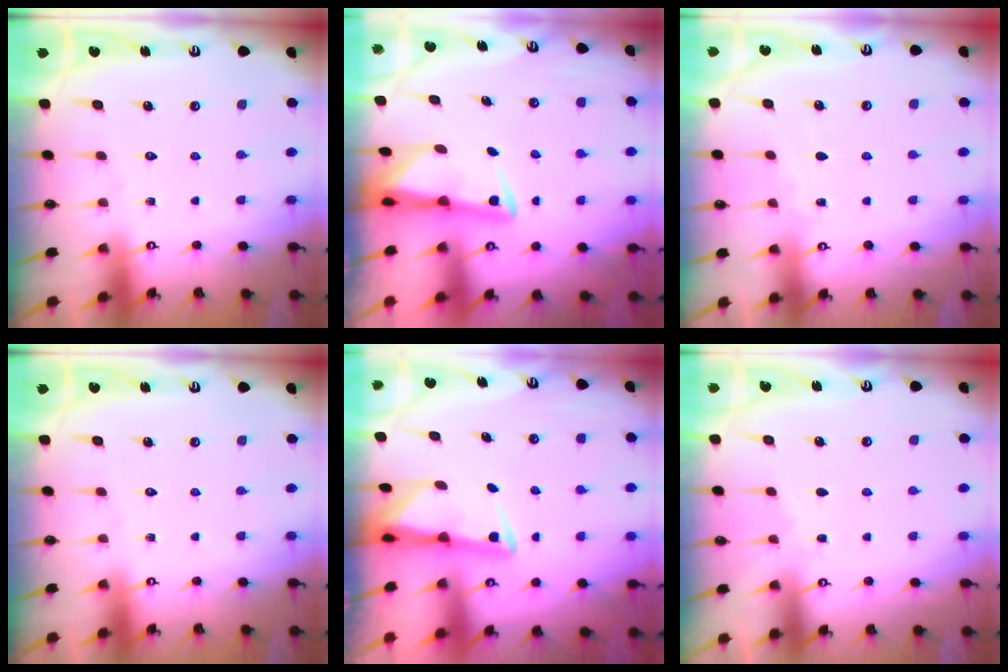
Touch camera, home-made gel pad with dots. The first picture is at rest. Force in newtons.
{"total": 2.7, "press": 2.6, "slide": 0.5}
{"total": 2.4, "press": 2.4, "slide": 0.3}
{"total": 0.0}
{"total": 2.9, "press": 2.8, "slide": 0.6}
{"total": 2.7, "press": 2.7, "slide": 0.4}